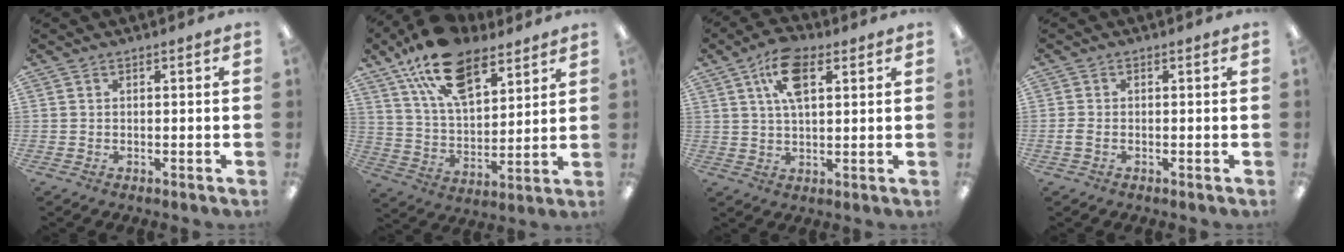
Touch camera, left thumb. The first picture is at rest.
{"total": 18.5, "force": [12.0, 9.2, 10.6], "torque": [-0.191, -0.048, 0.215]}
{"total": 10.5, "force": [4.7, 5.3, 7.8], "torque": [-0.134, 0.003, 0.082]}
{"total": 1.7, "force": [-0.5, 0.9, 1.3], "torque": [-0.024, 0.003, -0.008]}